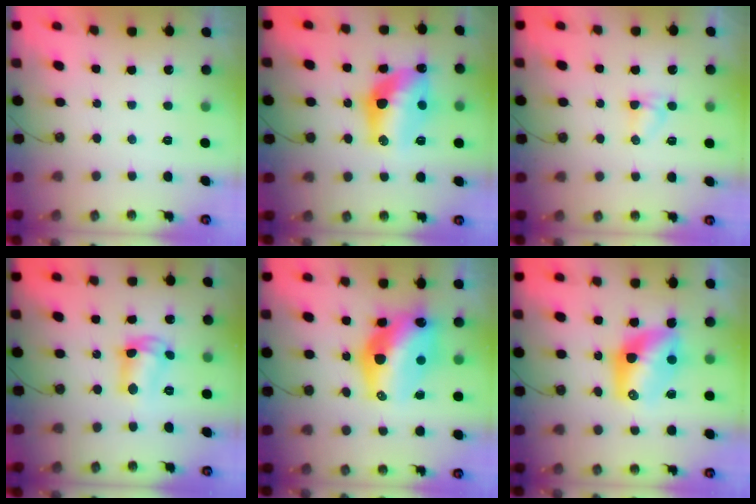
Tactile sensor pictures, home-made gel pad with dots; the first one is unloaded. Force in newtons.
{"total": 13.6, "press": 13.6, "slide": 1.2}
{"total": 5.3, "press": 3.8, "slide": 3.7}
{"total": 9.5, "press": 9.5, "slide": 0.4}
{"total": 16.6, "press": 16.5, "slide": 1.8}
{"total": 11.1, "press": 11.1, "slide": 0.8}